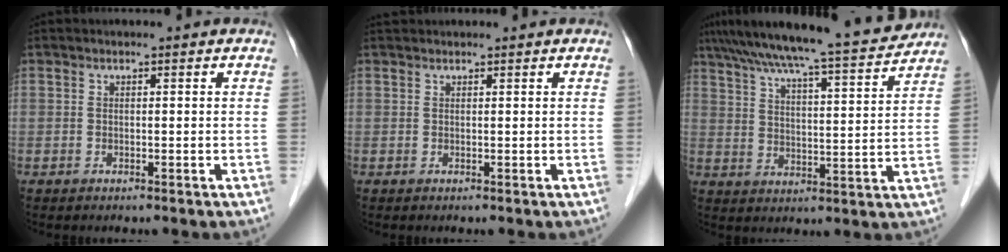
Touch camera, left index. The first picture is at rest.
{"total": 1.5, "force": [1.5, 0.2, 0.3], "torque": [-0.008, 0.025, 0.029]}
{"total": 18.6, "force": [16.5, 0.4, 8.5], "torque": [-0.142, 0.001, 0.240]}